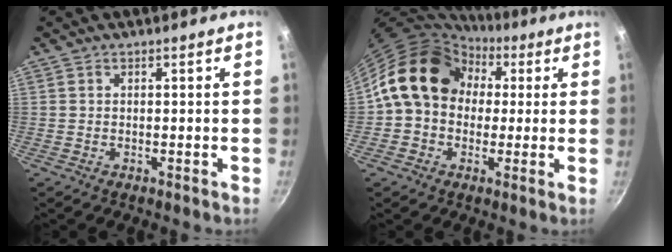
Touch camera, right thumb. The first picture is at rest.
{"total": 15.7, "force": [3.6, 12.6, 8.7], "torque": [-0.107, 0.032, 0.047]}